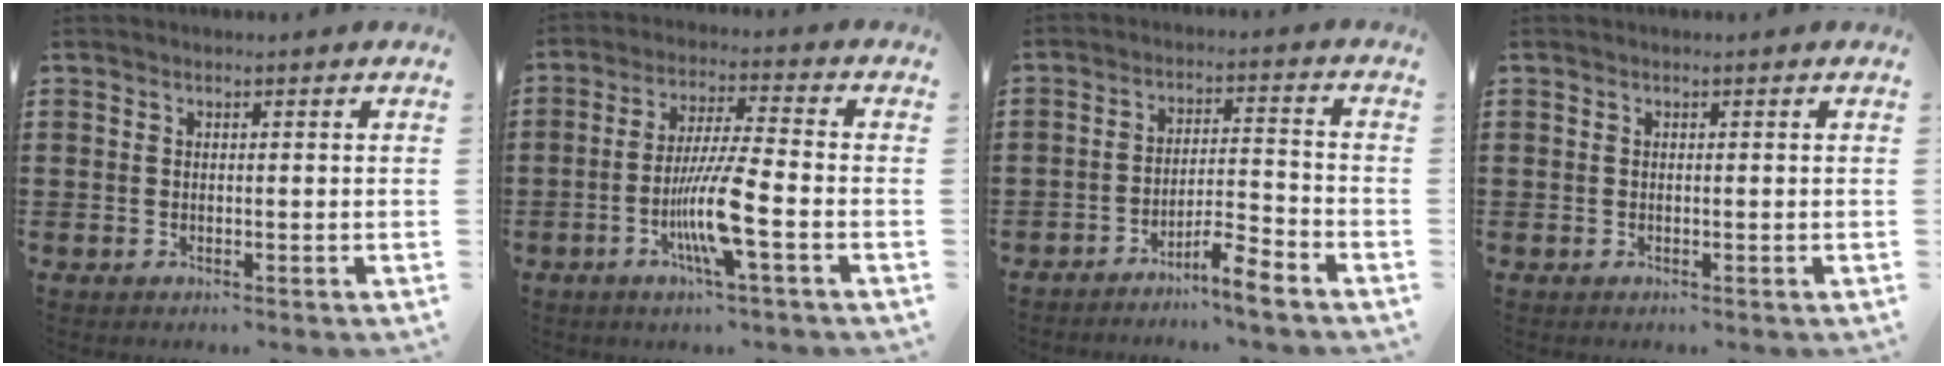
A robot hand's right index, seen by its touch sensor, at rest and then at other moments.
{"total": 9.3, "force": [-3.3, 0.9, 8.7], "torque": [-0.175, -0.012, -0.066]}
{"total": 5.5, "force": [-4.8, 0.2, 2.7], "torque": [-0.054, -0.002, -0.092]}
{"total": 0.0}